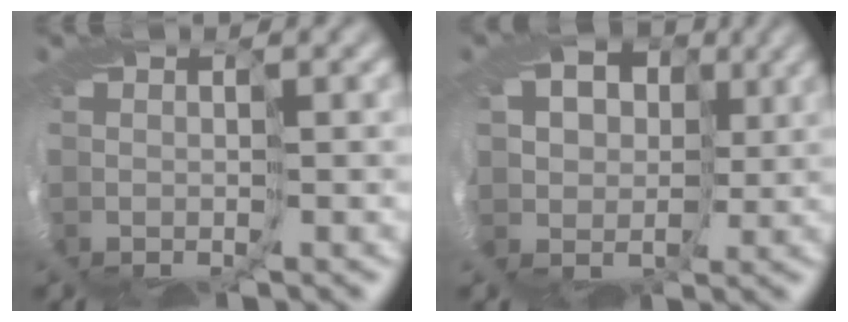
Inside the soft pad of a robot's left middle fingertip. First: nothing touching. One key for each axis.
{"total": 11.4, "fx": 4.5, "fy": 9.3, "fz": 4.8, "tx": -0.085, "ty": 0.037, "tz": 0.067}